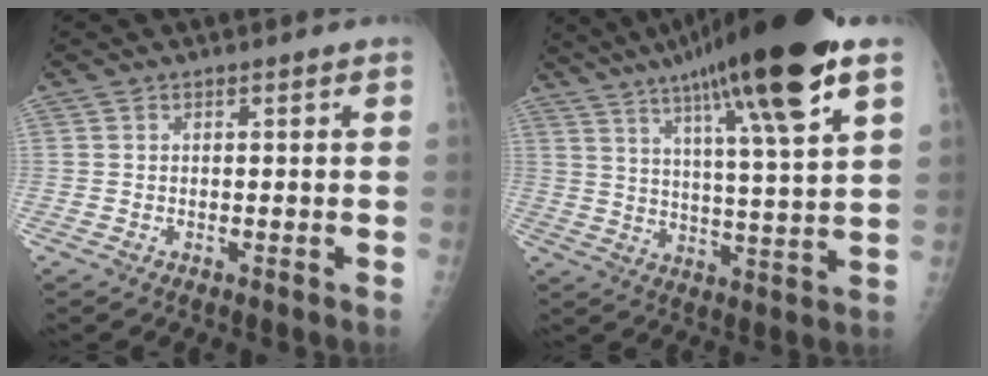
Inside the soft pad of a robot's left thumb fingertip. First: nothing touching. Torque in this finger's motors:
{"motor_torque": [2.47, 2.55, 2.00, -0.77, 0.22]}